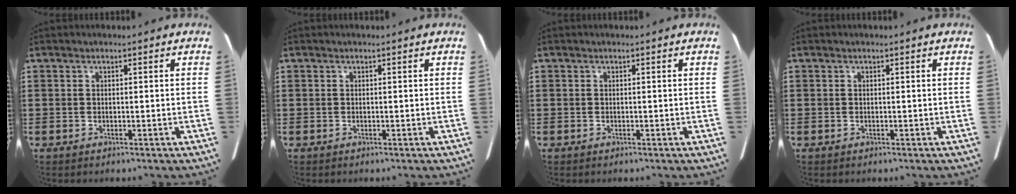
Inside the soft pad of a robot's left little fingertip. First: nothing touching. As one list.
[{"total": 0.0}, {"total": 0.0}, {"total": 0.0}]